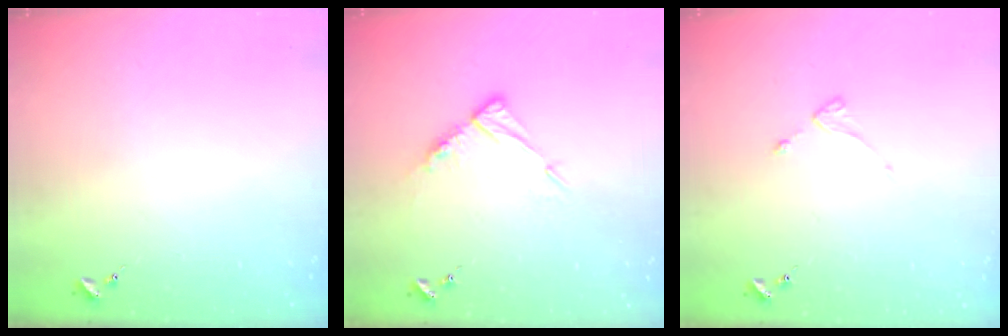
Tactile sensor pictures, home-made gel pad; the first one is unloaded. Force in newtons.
{"total": 9.0, "press": 9.0, "slide": 0.8}
{"total": 2.2, "press": 2.1, "slide": 0.4}